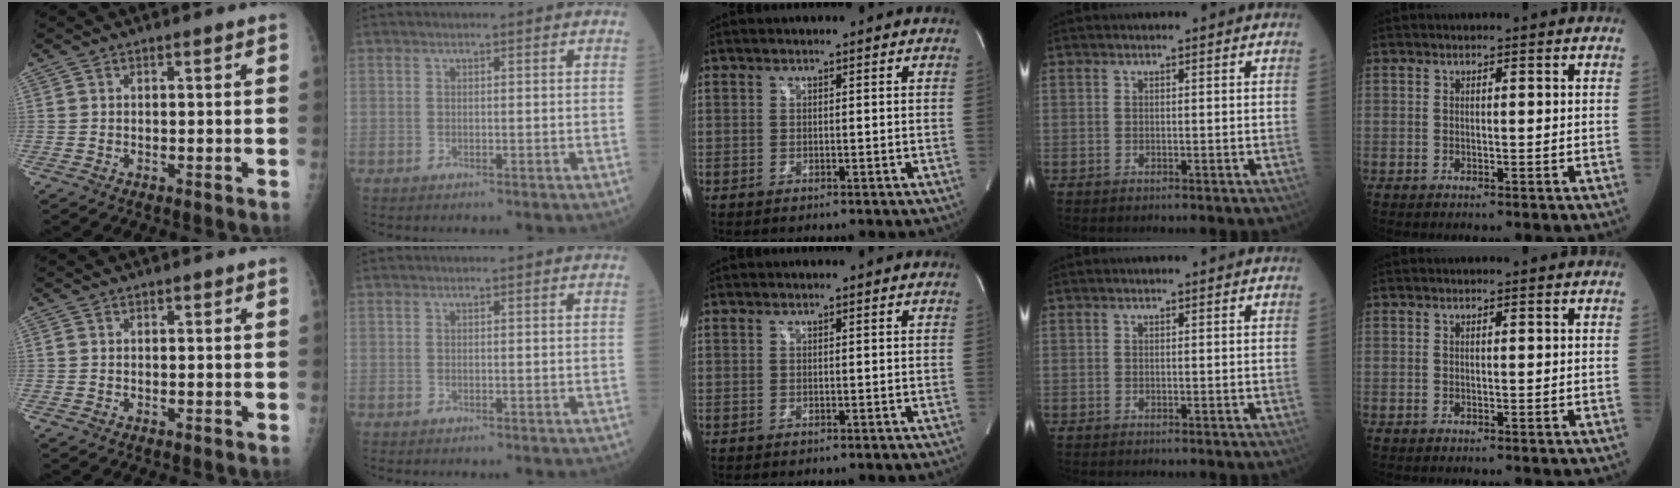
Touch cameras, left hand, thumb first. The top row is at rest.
{}